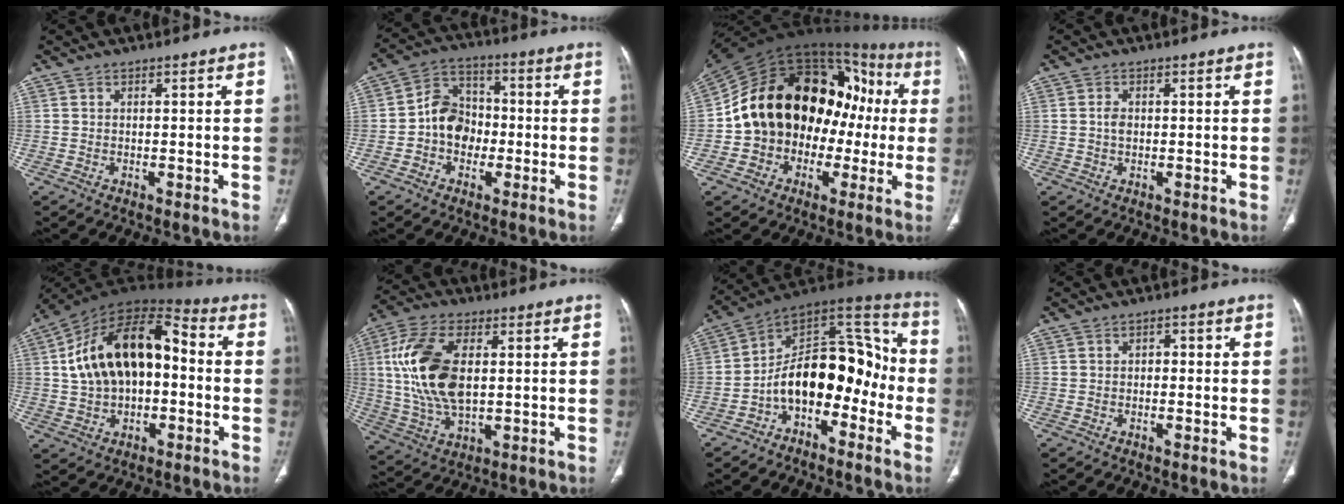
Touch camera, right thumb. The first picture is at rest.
{"total": 9.2, "force": [-1.5, 7.6, 4.9], "torque": [-0.054, 0.034, -0.039]}
{"total": 26.5, "force": [0.1, 18.6, 18.8], "torque": [-0.264, 0.067, 0.004]}
{"total": 1.6, "force": [0.1, 1.1, 1.2], "torque": [-0.022, 0.003, 0.000]}
{"total": 20.0, "force": [1.2, 12.0, 15.9], "torque": [-0.258, 0.042, 0.016]}
{"total": 16.7, "force": [2.3, 8.9, 13.9], "torque": [-0.289, -0.001, 0.048]}
{"total": 16.5, "force": [-5.2, 10.1, 12.0], "torque": [-0.144, 0.100, -0.093]}
{"total": 1.3, "force": [-0.1, 1.0, 0.9], "torque": [-0.004, 0.006, -0.008]}